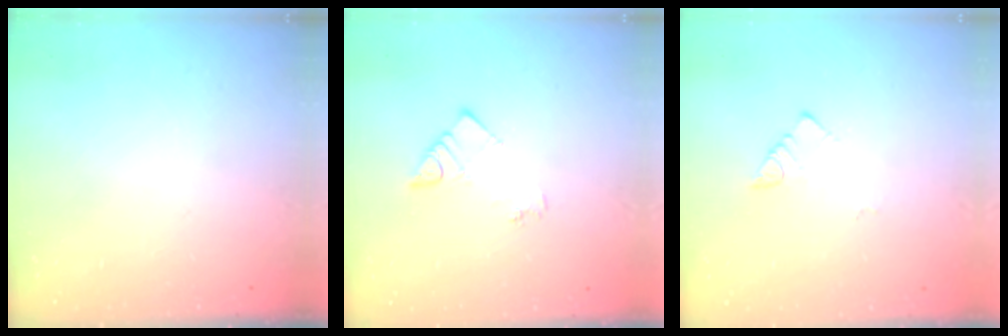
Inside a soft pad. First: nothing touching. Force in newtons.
{"total": 3.8, "press": 3.7, "slide": 0.6}
{"total": 2.7, "press": 2.6, "slide": 0.5}